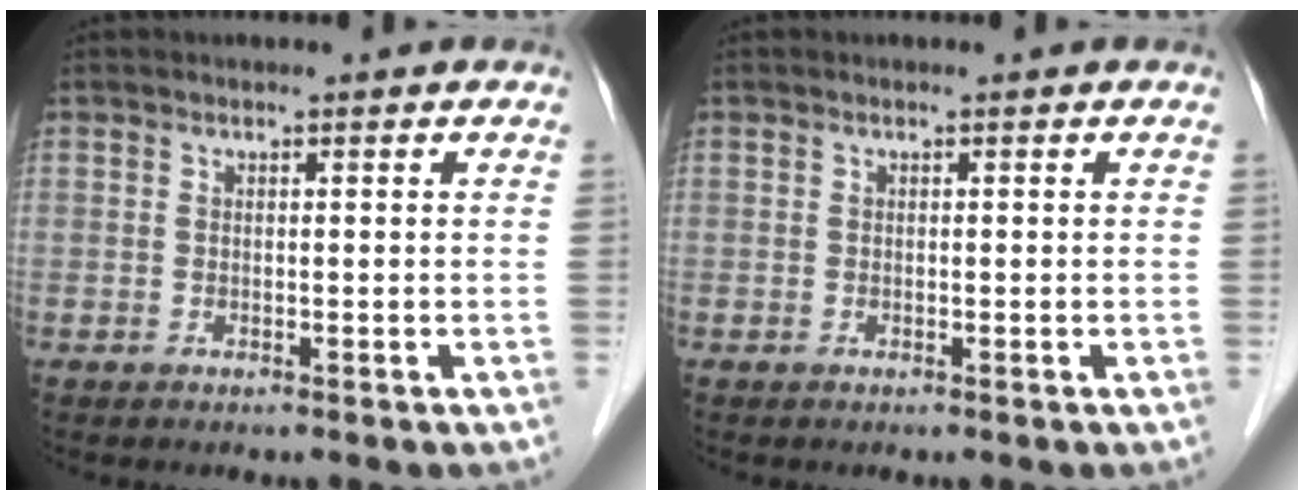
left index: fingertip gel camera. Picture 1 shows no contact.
{"total": 0.0}